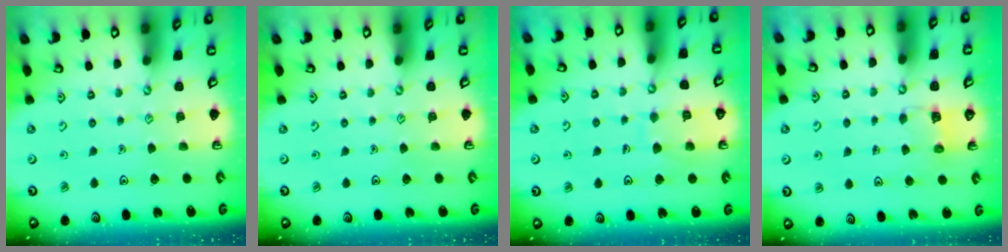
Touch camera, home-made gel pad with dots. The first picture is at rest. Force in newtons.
{"total": 0.0}
{"total": 7.8, "press": 7.8, "slide": 0.7}
{"total": 3.5, "press": 3.5, "slide": 0.4}